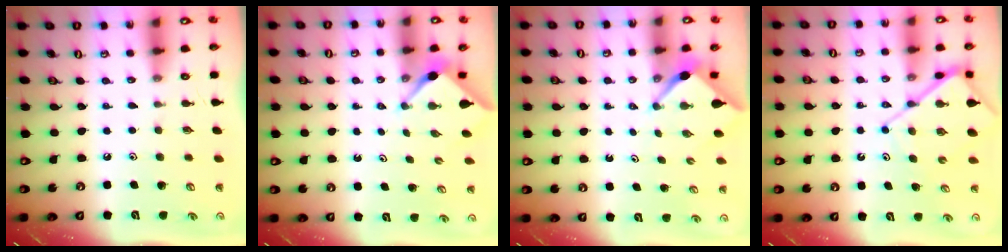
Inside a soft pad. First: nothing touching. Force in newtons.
{"total": 2.9, "press": 2.9, "slide": 0.4}
{"total": 2.4, "press": 2.4, "slide": 0.2}
{"total": 9.3, "press": 9.3, "slide": 1.1}